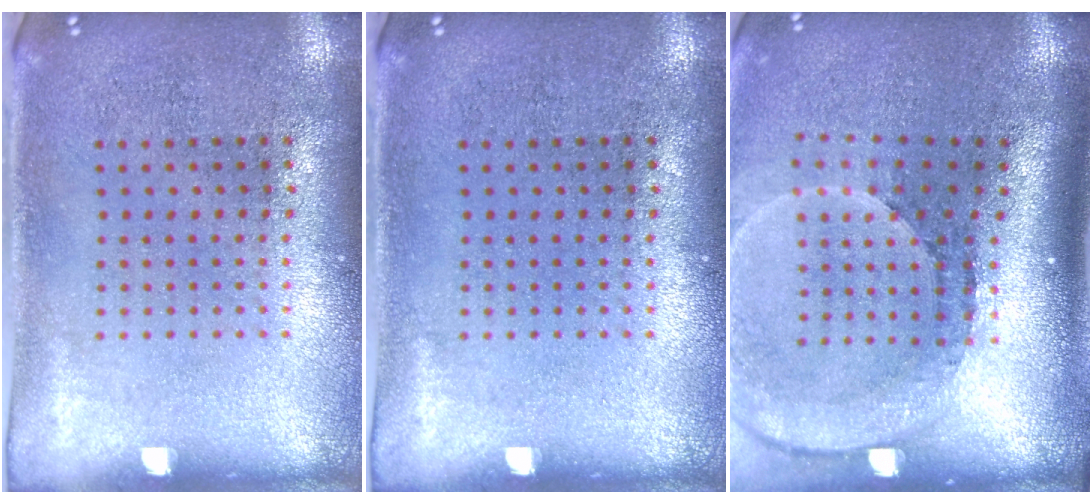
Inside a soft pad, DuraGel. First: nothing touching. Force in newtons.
{"total": 0.0}
{"total": 2.7, "press": 1.8, "slide": 1.9}